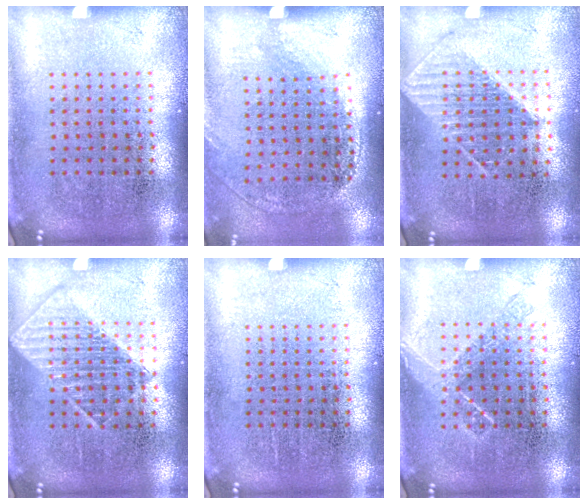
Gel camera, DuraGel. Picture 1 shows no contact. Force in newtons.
{"total": 1.3, "press": 1.0, "slide": 0.9}
{"total": 1.0, "press": 0.9, "slide": 0.3}
{"total": 1.2, "press": 1.2, "slide": 0.2}
{"total": 0.0}
{"total": 0.8, "press": 0.8, "slide": 0.3}